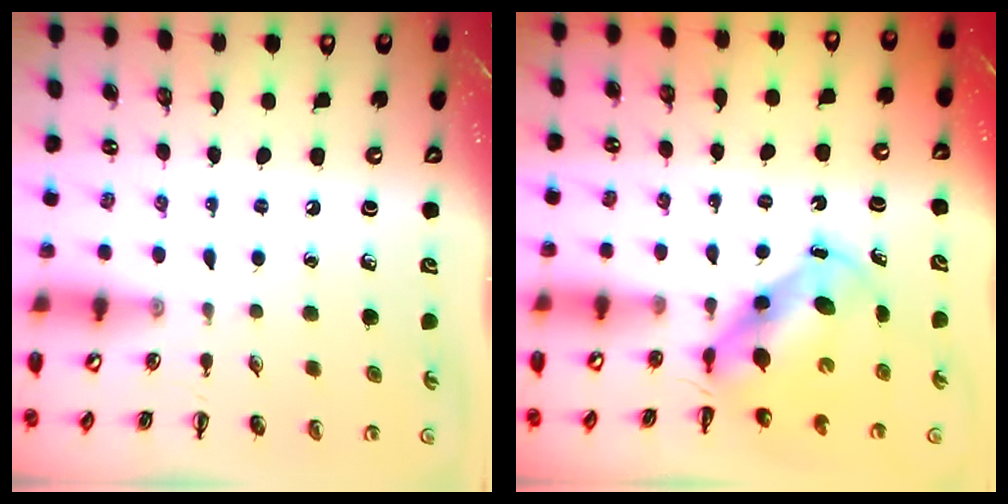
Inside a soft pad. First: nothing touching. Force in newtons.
{"total": 6.5, "press": 6.3, "slide": 1.4}